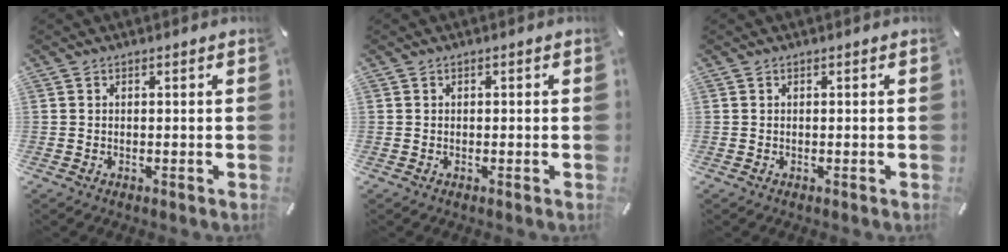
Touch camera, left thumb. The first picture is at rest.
{"total": 0.0}
{"total": 0.0}